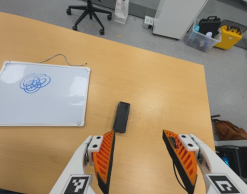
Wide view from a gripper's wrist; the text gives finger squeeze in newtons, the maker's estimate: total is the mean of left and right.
{"total": 0.0}